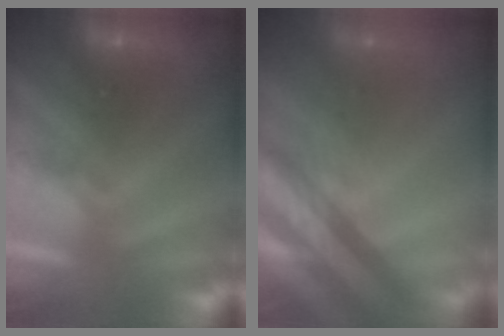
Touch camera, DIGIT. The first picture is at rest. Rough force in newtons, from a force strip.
{"total": 2.4}